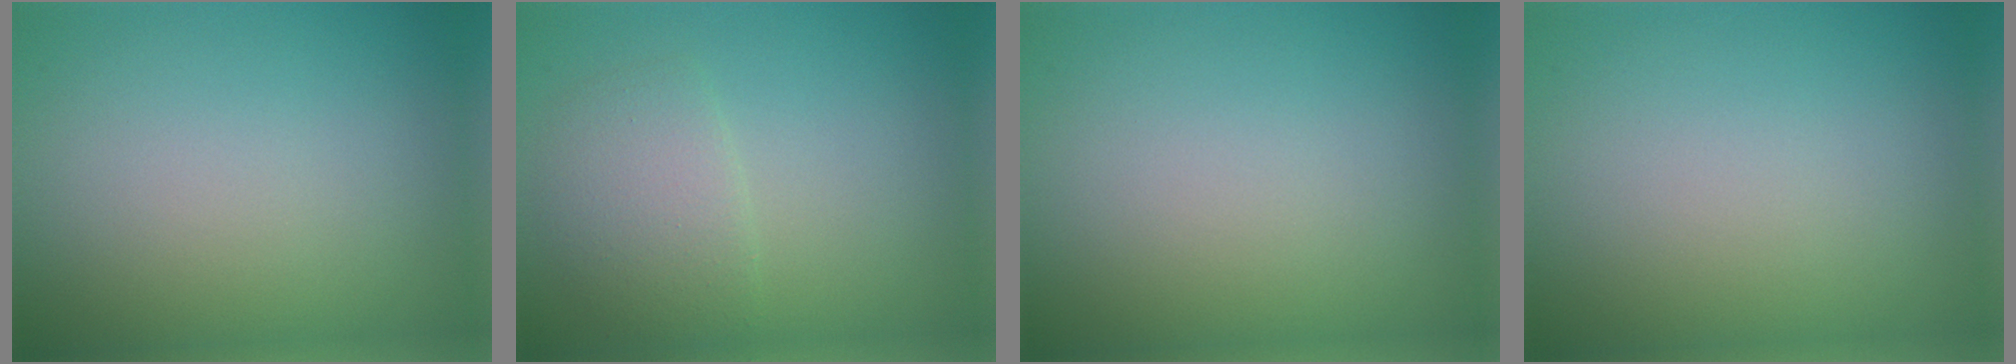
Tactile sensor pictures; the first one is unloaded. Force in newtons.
{"total": 2.9, "press": 2.9, "slide": 0.1}
{"total": 0.0}
{"total": 0.0}